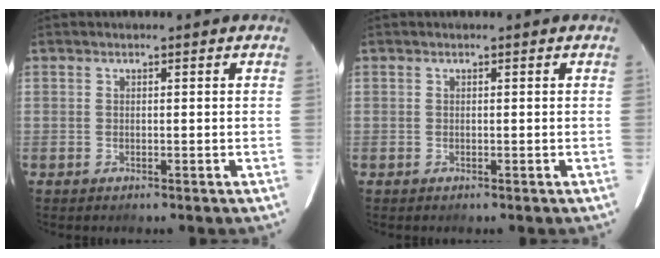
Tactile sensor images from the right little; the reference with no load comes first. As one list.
[{"total": 0.0}]